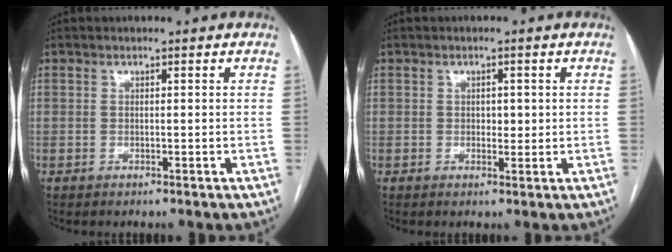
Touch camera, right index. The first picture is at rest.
{"total": 0.8, "force": [0.1, 0.3, 0.7], "torque": [-0.014, 0.000, 0.002]}